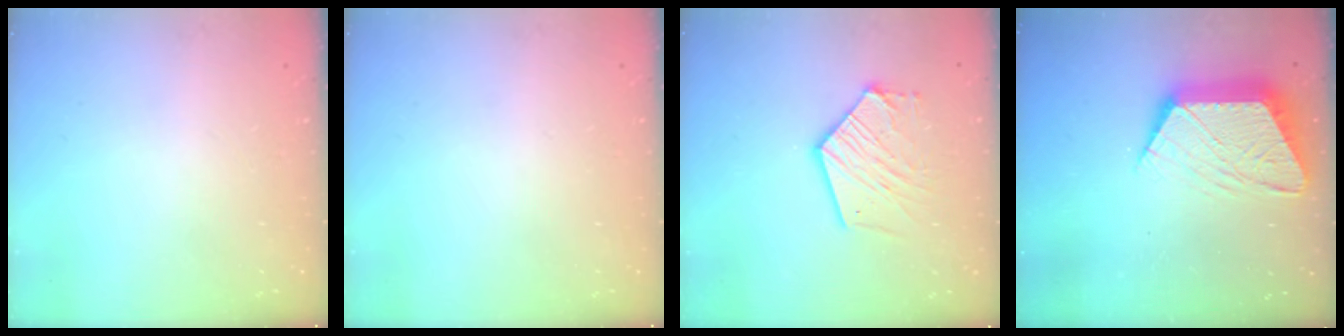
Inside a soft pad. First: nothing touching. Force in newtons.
{"total": 0.0}
{"total": 13.2, "press": 13.1, "slide": 1.4}
{"total": 14.6, "press": 14.6, "slide": 1.0}